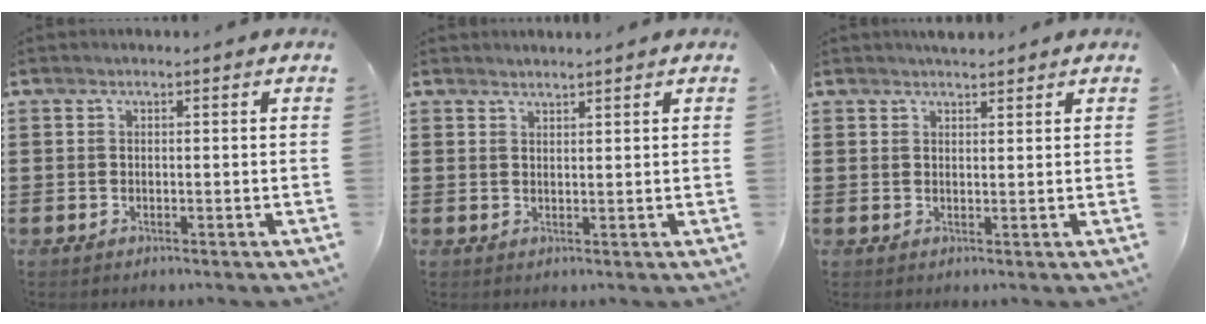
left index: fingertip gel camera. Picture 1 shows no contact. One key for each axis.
{"total": 1.3, "fx": 1.3, "fy": -0.1, "fz": 0.1, "tx": -0.003, "ty": -0.001, "tz": 0.026}
{"total": 2.0, "fx": 1.9, "fy": 0.3, "fz": 0.5, "tx": -0.012, "ty": 0.003, "tz": 0.037}